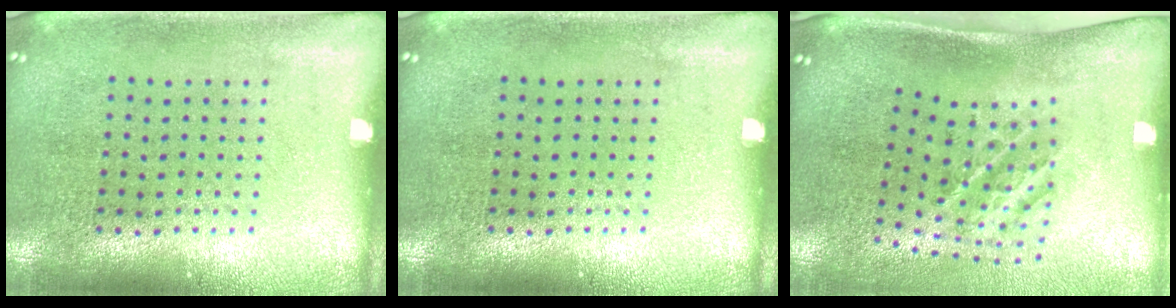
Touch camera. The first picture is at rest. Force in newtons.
{"total": 0.0}
{"total": 1.6, "press": 1.2, "slide": 1.1}